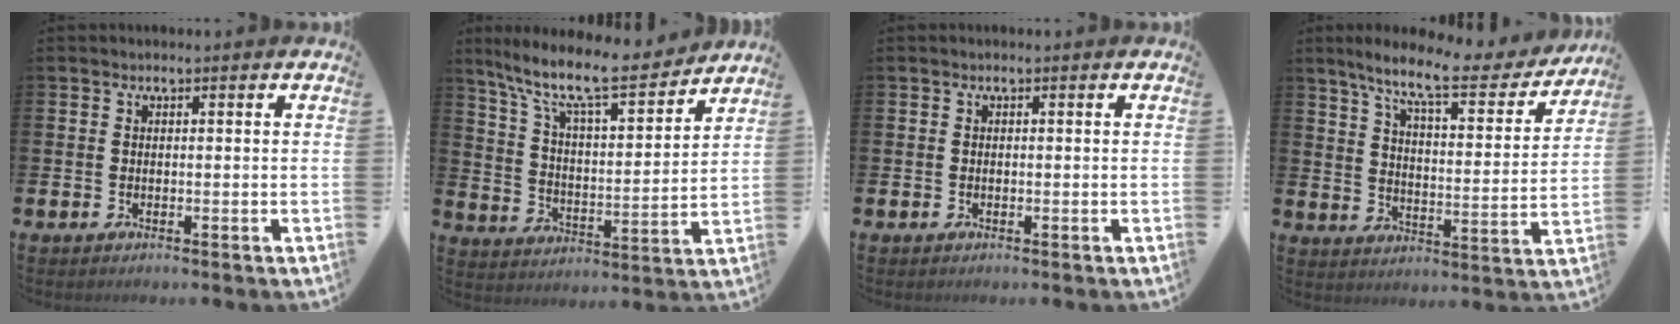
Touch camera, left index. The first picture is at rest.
{"total": 10.8, "force": [9.3, 1.9, 5.2], "torque": [-0.128, -0.062, 0.154]}
{"total": 0.0}
{"total": 10.4, "force": [8.5, 2.1, 5.7], "torque": [-0.132, -0.047, 0.138]}